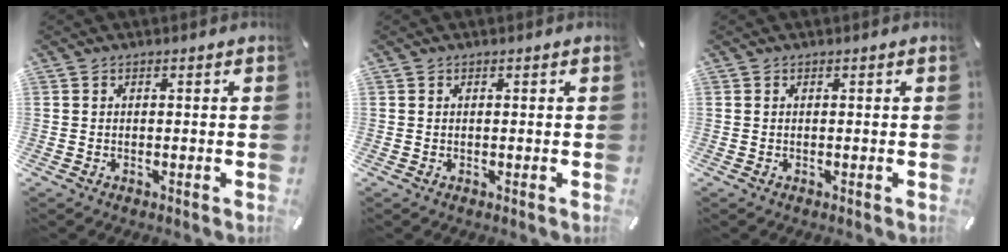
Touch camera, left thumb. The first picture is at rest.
{"total": 0.0}
{"total": 0.0}